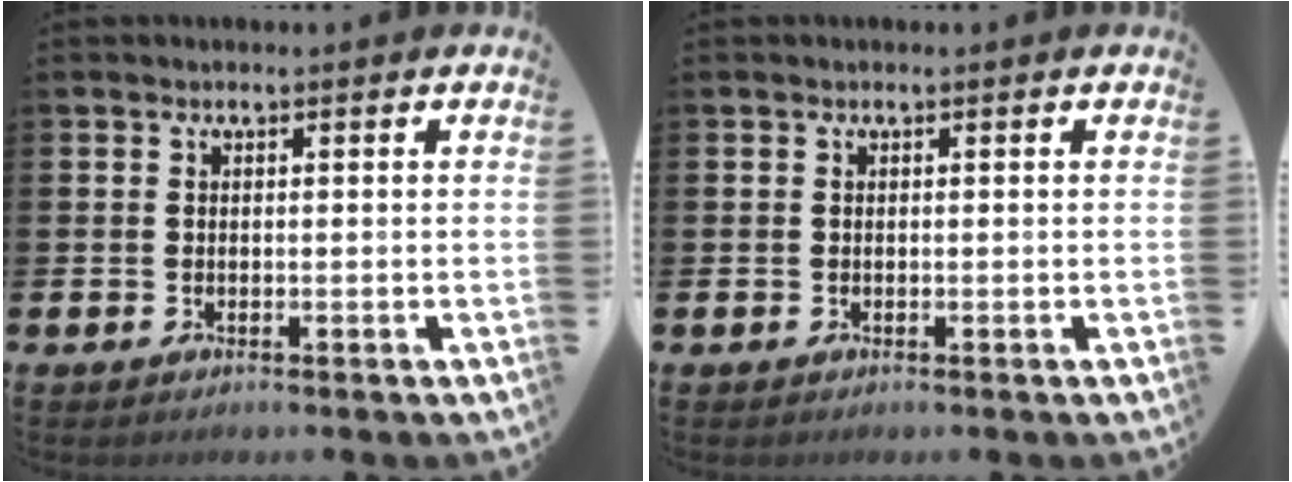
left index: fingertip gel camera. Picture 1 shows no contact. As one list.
[{"total": 0.0}]